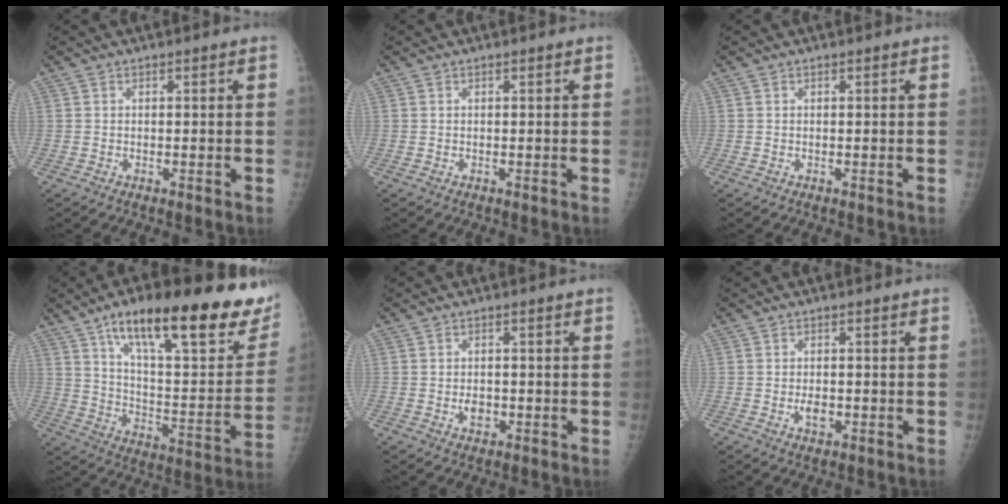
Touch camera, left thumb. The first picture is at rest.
{"total": 0.0}
{"total": 0.0}
{"total": 30.4, "force": [18.5, 8.6, 22.6], "torque": [-0.296, -0.047, 0.281]}
{"total": 2.5, "force": [-0.7, 1.9, 1.5], "torque": [-0.013, 0.003, -0.007]}
{"total": 2.6, "force": [-0.7, 1.6, 1.9], "torque": [-0.027, 0.002, -0.010]}